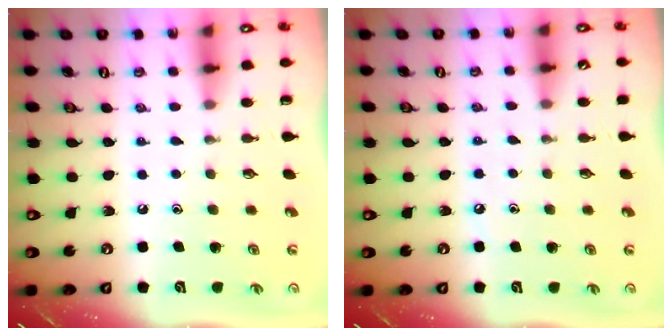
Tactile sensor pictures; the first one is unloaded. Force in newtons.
{"total": 3.0, "press": 3.0, "slide": 0.4}